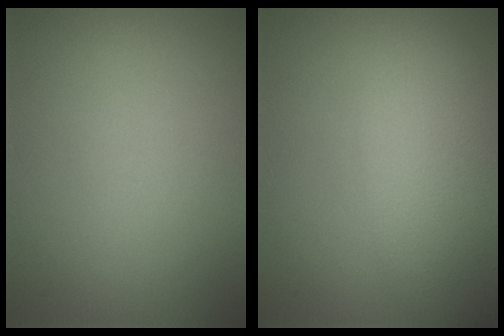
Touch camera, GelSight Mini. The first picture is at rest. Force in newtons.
{"total": 7.5, "press": 7.5, "slide": 0.4}